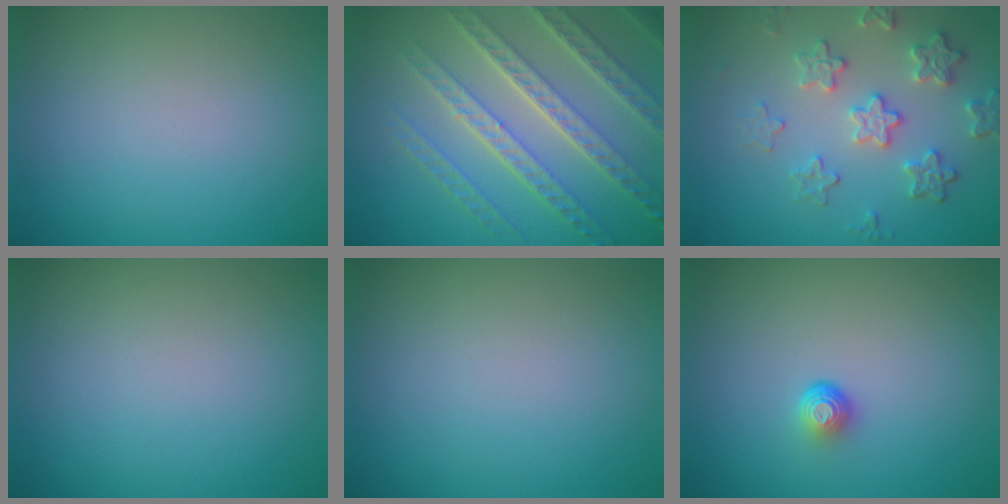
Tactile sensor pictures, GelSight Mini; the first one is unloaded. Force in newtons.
{"total": 7.6, "press": 5.5, "slide": 5.2}
{"total": 4.2, "press": 3.7, "slide": 2.0}
{"total": 0.0}
{"total": 0.0}
{"total": 1.7, "press": 1.1, "slide": 1.3}